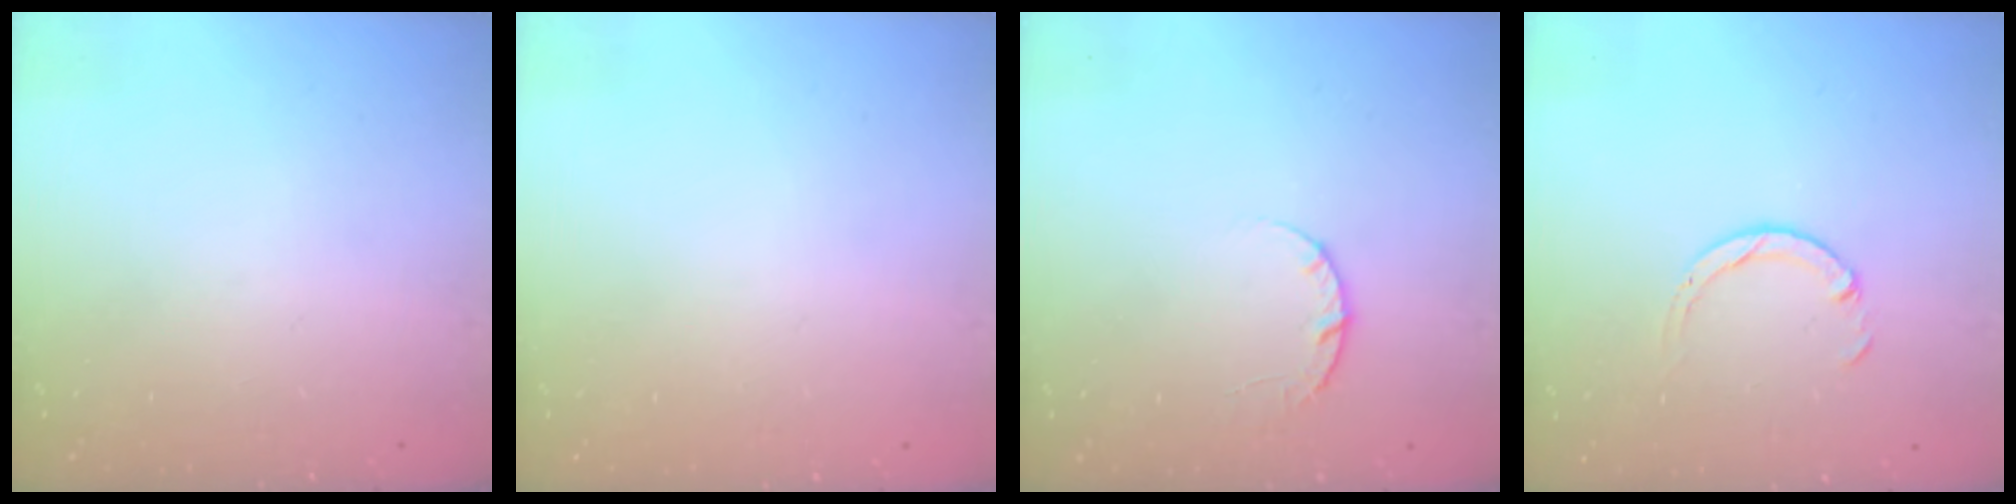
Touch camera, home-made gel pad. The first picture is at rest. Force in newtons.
{"total": 2.6, "press": 2.6, "slide": 0.2}
{"total": 3.2, "press": 3.1, "slide": 0.5}
{"total": 4.6, "press": 4.6, "slide": 0.3}